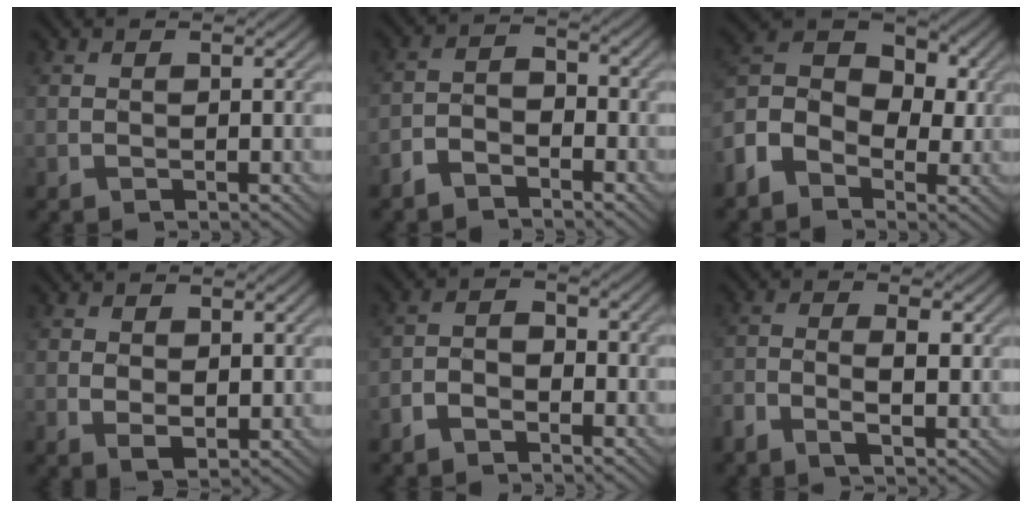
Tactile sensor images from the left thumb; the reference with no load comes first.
{"total": 3.8, "force": [-3.1, 1.5, 1.6], "torque": [-0.029, 0.003, -0.072]}
{"total": 8.9, "force": [-3.0, 6.2, 5.7], "torque": [-0.126, 0.005, -0.082]}
{"total": 2.5, "force": [0.1, 1.7, 1.9], "torque": [-0.038, -0.008, 0.009]}
{"total": 3.3, "force": [-2.4, 1.5, 1.7], "torque": [-0.031, 0.004, -0.057]}
{"total": 4.0, "force": [-1.6, 1.5, 3.3], "torque": [-0.069, -0.002, -0.031]}